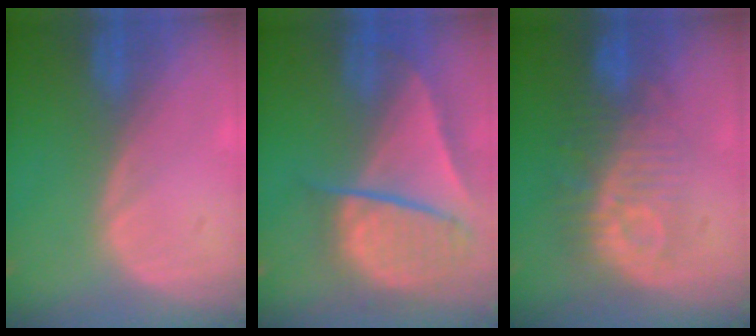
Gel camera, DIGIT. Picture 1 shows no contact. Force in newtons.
{"total": 9.5, "press": 8.2, "slide": 4.8}
{"total": 9.7, "press": 8.8, "slide": 4.0}